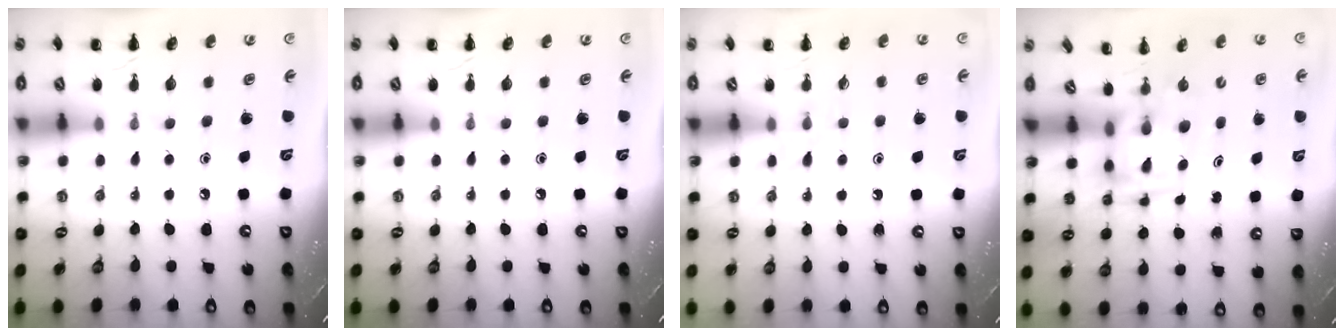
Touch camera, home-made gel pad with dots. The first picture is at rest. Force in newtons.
{"total": 0.0}
{"total": 3.3, "press": 3.0, "slide": 1.3}
{"total": 3.9, "press": 3.9, "slide": 0.7}